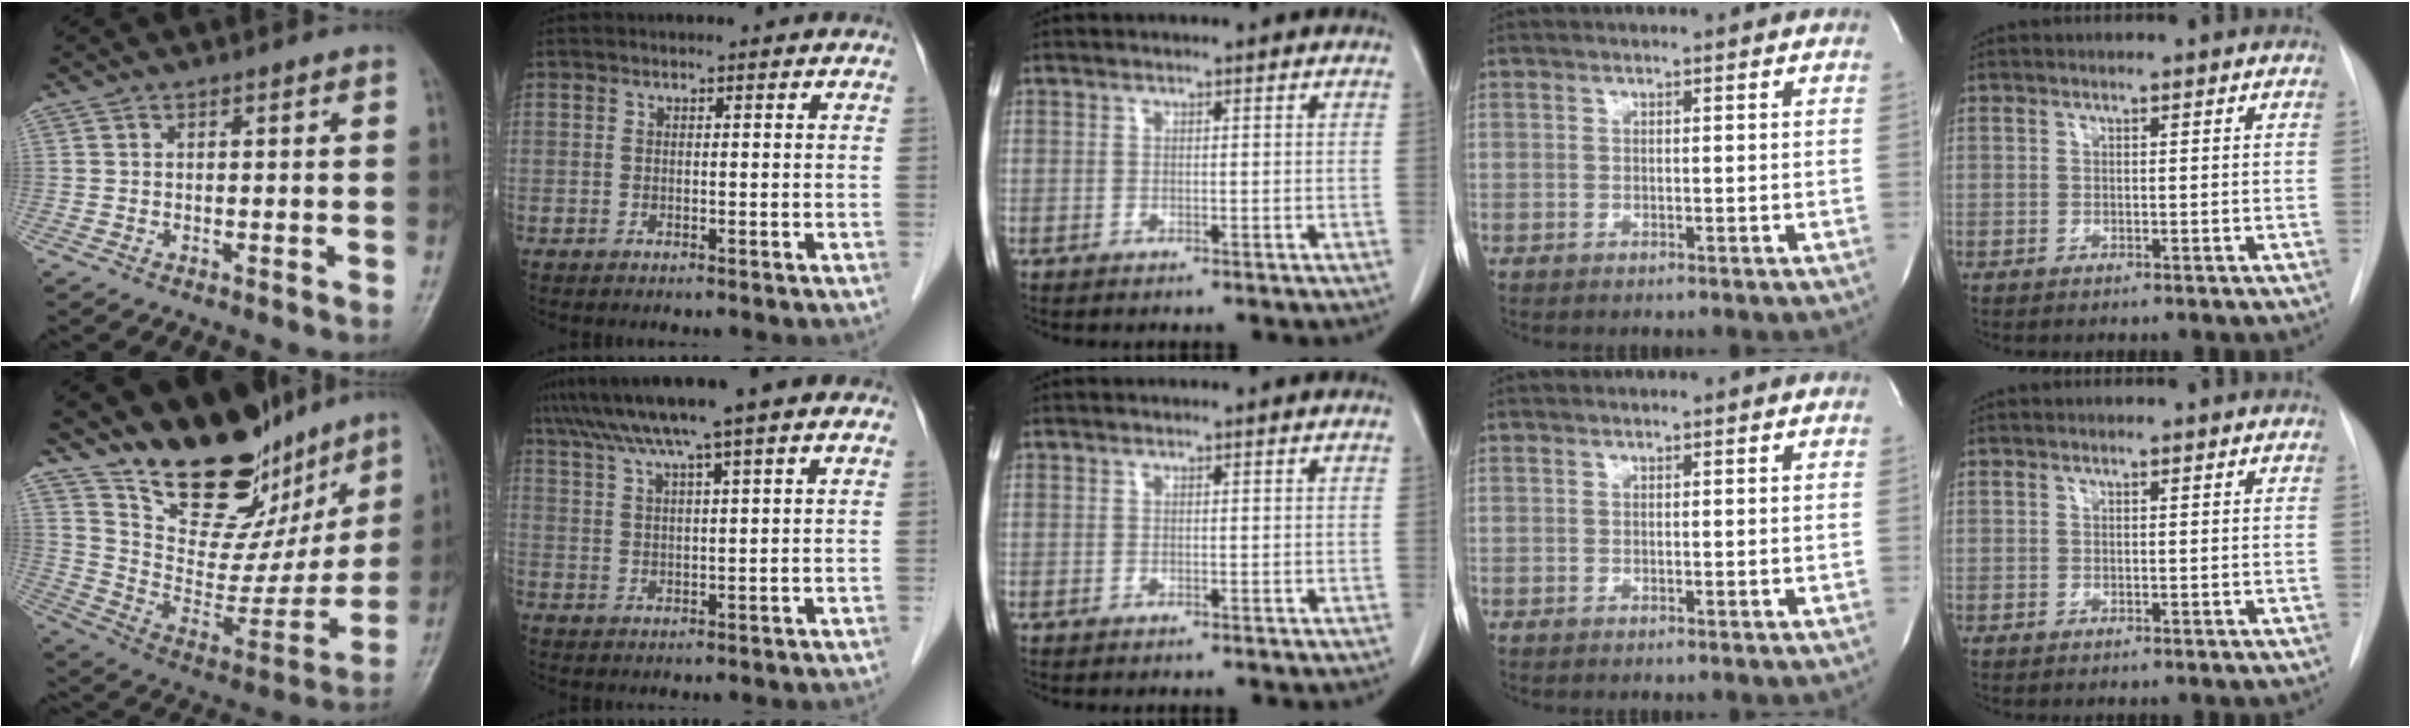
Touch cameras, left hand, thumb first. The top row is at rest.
{"thumb": {"total": 22.8, "force": [17.0, 10.5, 11.1], "torque": [-0.111, -0.097, 0.275]}, "index": {"total": 10.4, "force": [7.3, -0.1, 7.4], "torque": [-0.126, 0.034, 0.113]}}